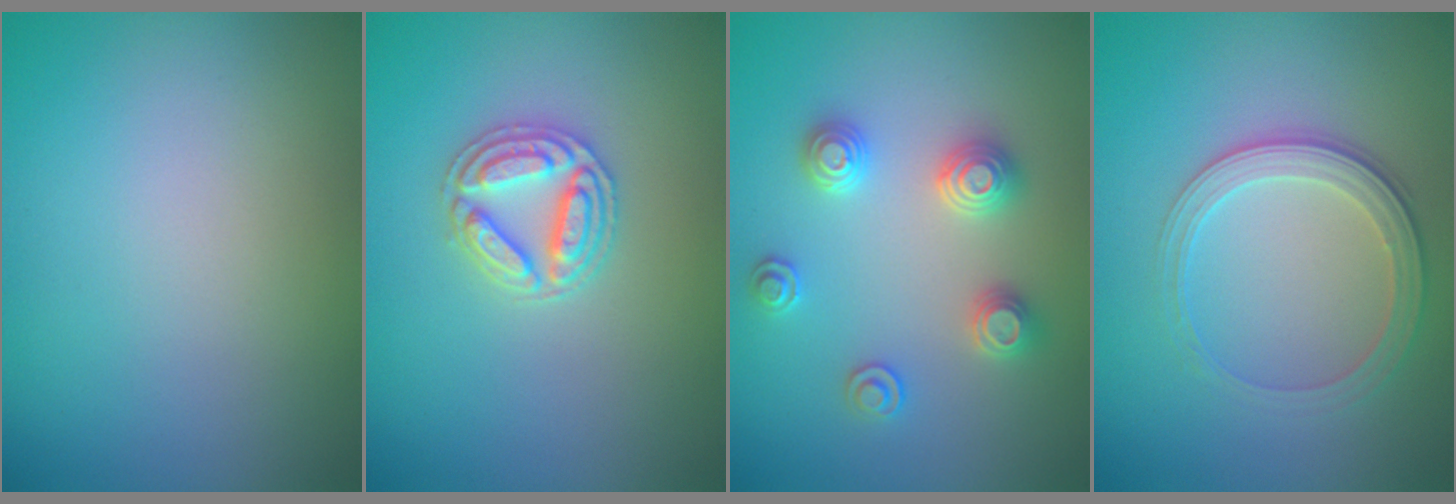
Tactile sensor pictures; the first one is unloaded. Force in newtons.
{"total": 3.1, "press": 3.0, "slide": 0.7}
{"total": 2.9, "press": 2.8, "slide": 0.3}
{"total": 2.8, "press": 2.7, "slide": 0.9}